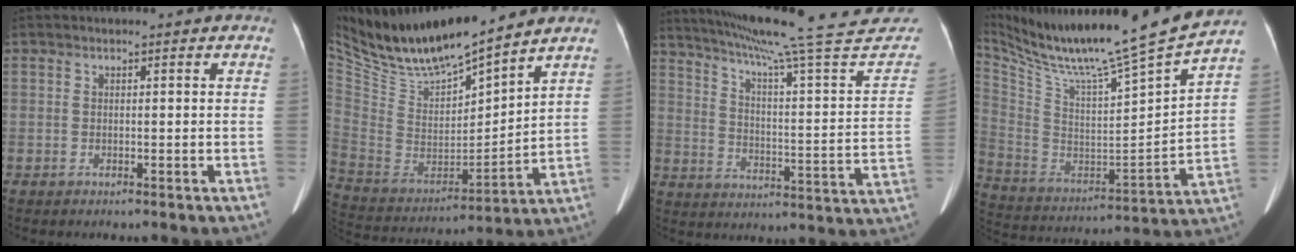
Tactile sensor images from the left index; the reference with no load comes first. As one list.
[{"total": 22.5, "force": [20.0, 3.1, 9.8], "torque": [-0.205, -0.008, 0.361]}, {"total": 31.2, "force": [28.2, 0.8, 13.3], "torque": [-0.211, -0.092, 0.357]}, {"total": 23.4, "force": [20.3, -1.3, 11.7], "torque": [-0.218, -0.061, 0.330]}]